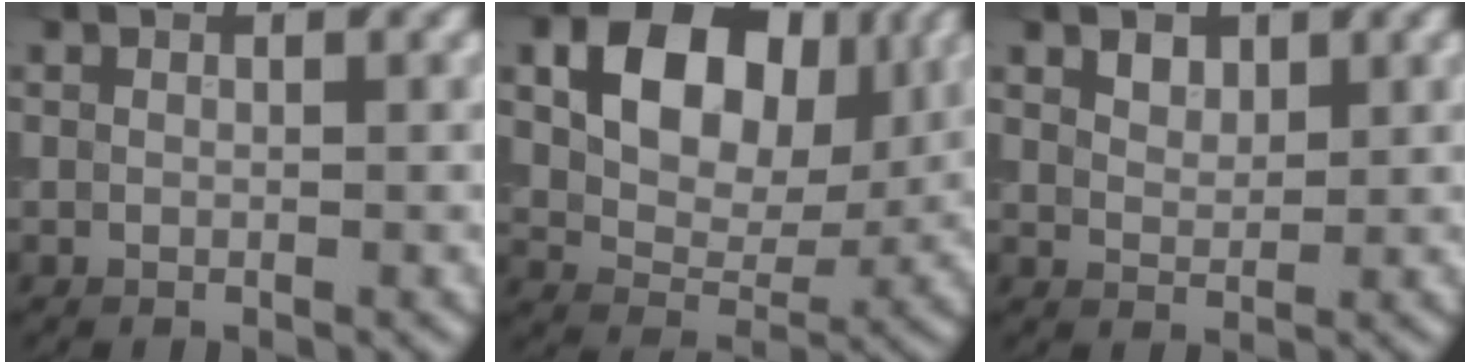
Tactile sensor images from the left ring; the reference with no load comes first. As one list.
[{"total": 10.1, "force": [3.0, 6.9, 6.8], "torque": [-0.117, 0.000, 0.047]}, {"total": 1.7, "force": [1.2, 1.0, 0.8], "torque": [-0.014, 0.001, 0.023]}]